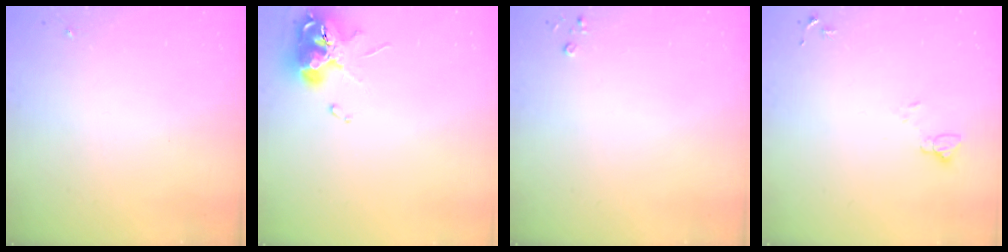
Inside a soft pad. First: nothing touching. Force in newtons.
{"total": 11.8, "press": 11.7, "slide": 1.4}
{"total": 2.2, "press": 2.2, "slide": 0.3}
{"total": 4.5, "press": 4.5, "slide": 0.4}